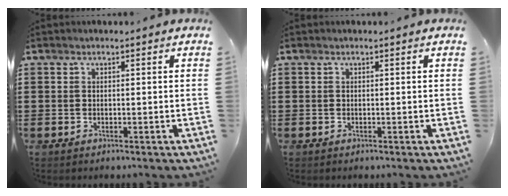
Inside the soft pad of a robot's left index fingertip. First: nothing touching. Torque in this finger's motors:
{"motor_torque": [-0.01, -0.01, 0.03, 0.00]}